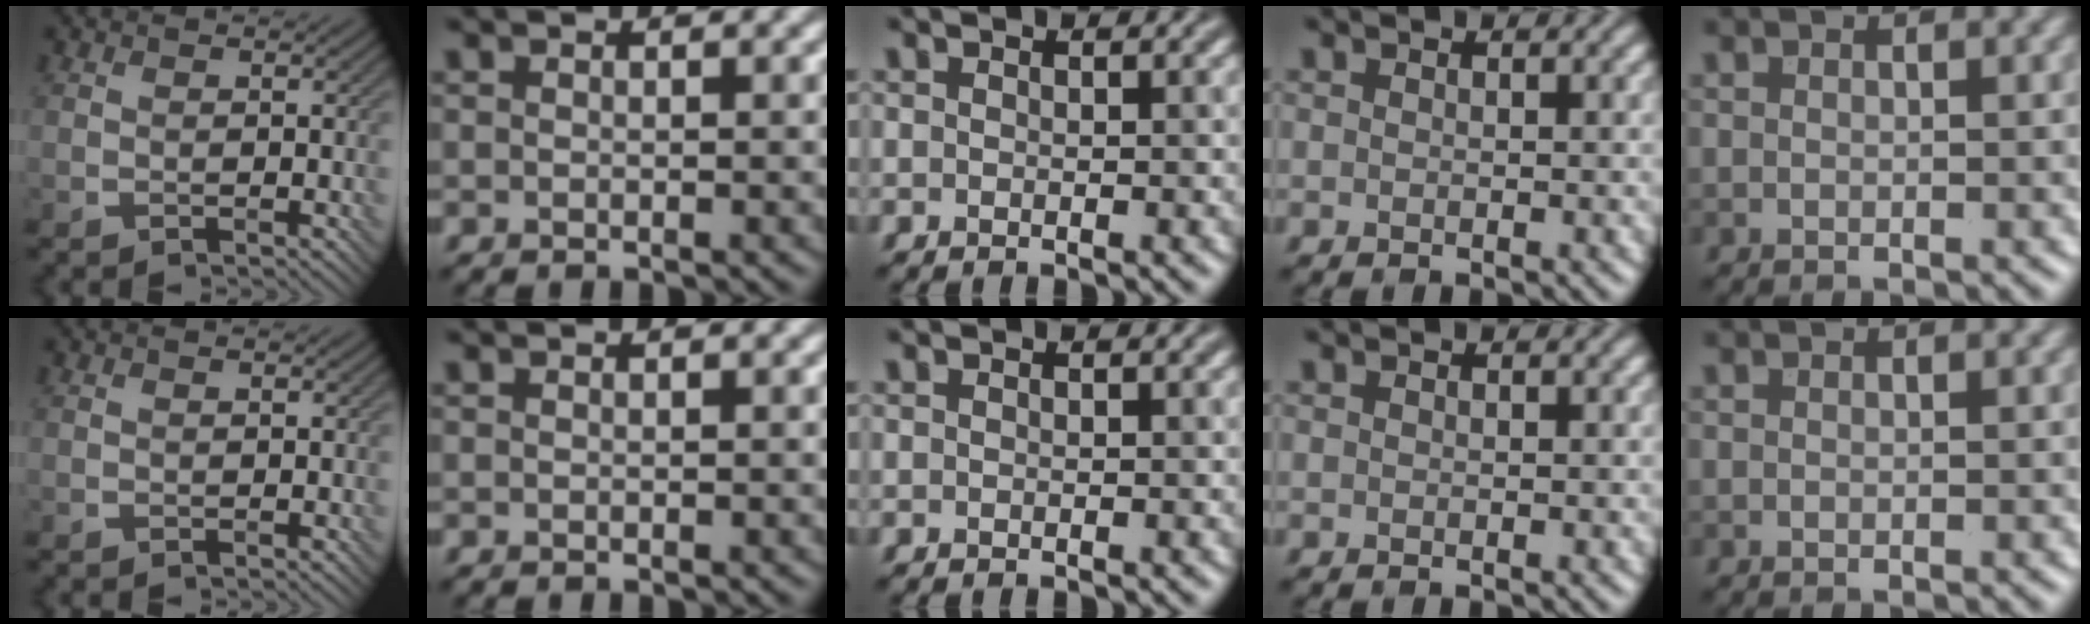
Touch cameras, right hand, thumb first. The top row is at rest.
{}